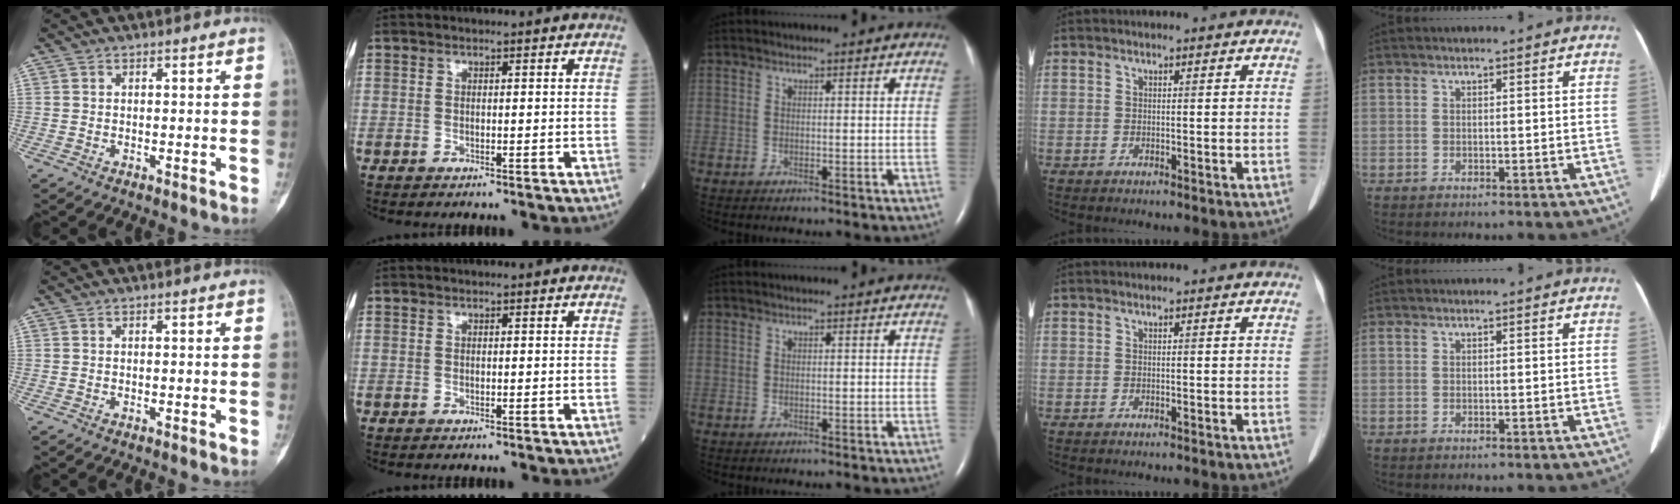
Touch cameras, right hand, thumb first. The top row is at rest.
{}